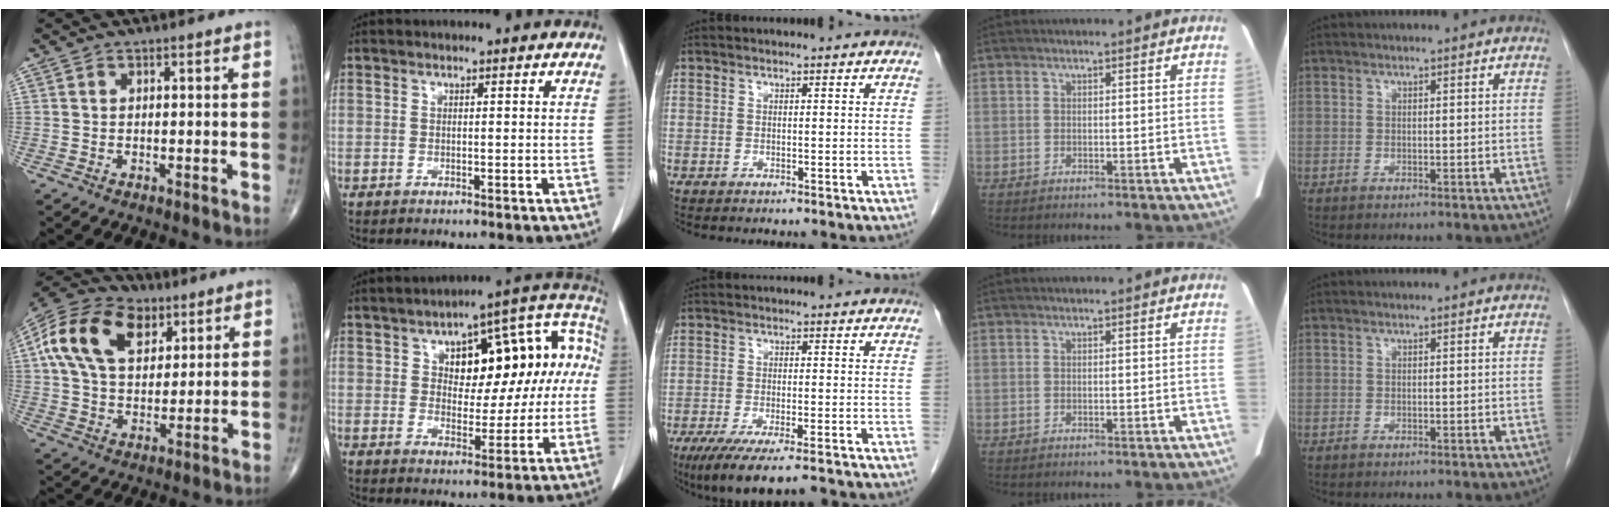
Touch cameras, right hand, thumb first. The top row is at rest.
{"thumb": {"total": 19.3, "force": [7.5, 12.4, 12.8], "torque": [-0.231, 0.003, 0.127]}, "index": {"total": 17.9, "force": [3.3, 9.2, 15.1], "torque": [-0.201, 0.054, 0.048]}, "middle": {"total": 10.7, "force": [-8.4, 1.6, 6.4], "torque": [-0.091, -0.020, -0.133]}}